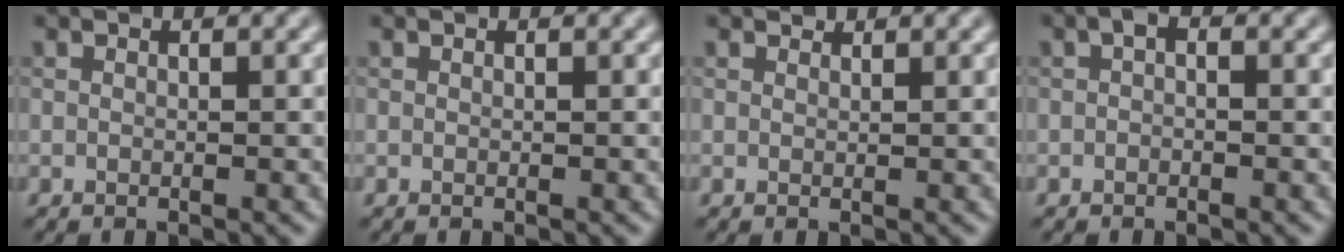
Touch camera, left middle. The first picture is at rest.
{"total": 0.0}
{"total": 0.9, "force": [0.9, 0.2, 0.1], "torque": [-0.005, -0.003, 0.011]}
{"total": 0.7, "force": [-0.2, 0.4, 0.6], "torque": [-0.011, 0.002, -0.005]}